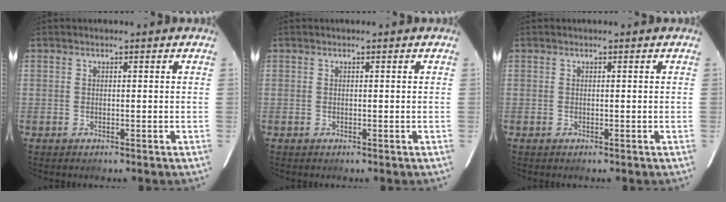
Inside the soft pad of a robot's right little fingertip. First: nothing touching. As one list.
[{"total": 0.0}, {"total": 0.0}]